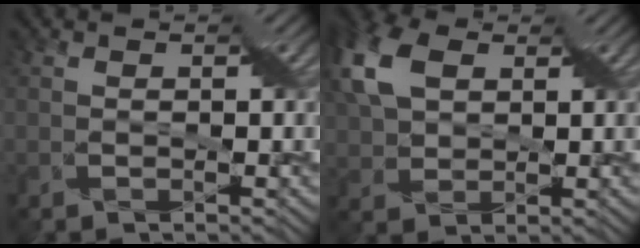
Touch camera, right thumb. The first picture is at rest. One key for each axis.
{"total": 9.5, "fx": 3.5, "fy": 6.2, "fz": 6.3, "tx": -0.175, "ty": 0.027, "tz": 0.057}